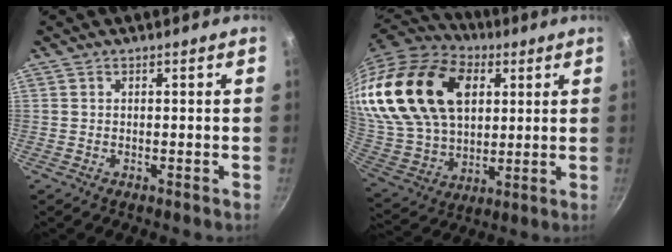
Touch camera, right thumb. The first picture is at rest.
{"total": 31.3, "force": [12.0, 20.3, 20.5], "torque": [-0.406, -0.004, 0.224]}